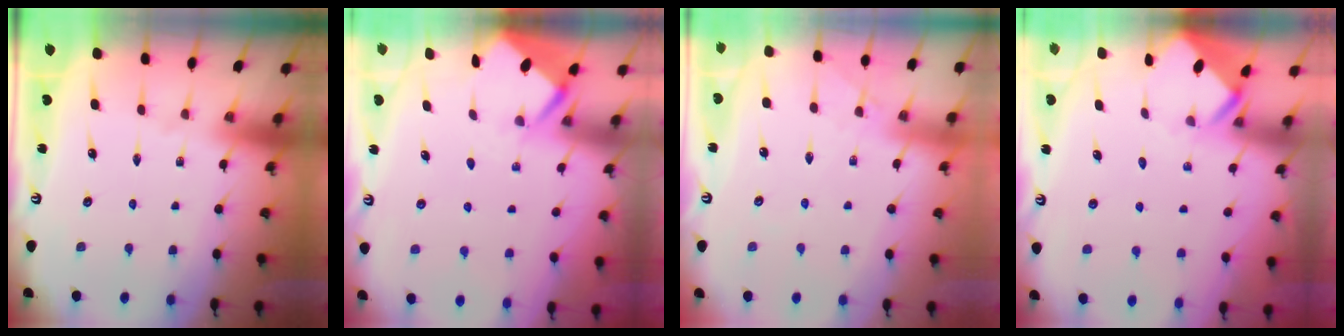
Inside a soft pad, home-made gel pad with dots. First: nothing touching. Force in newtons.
{"total": 2.5, "press": 2.5, "slide": 0.4}
{"total": 3.1, "press": 3.1, "slide": 0.5}
{"total": 3.7, "press": 3.7, "slide": 0.3}